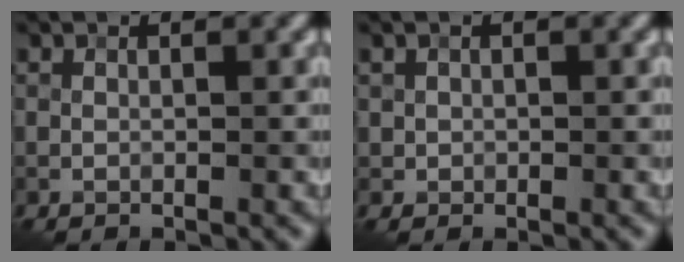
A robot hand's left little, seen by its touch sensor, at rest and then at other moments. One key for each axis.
{"total": 0.8, "fx": 0.2, "fy": 0.7, "fz": 0.1, "tx": 0.002, "ty": -0.003, "tz": 0.003}